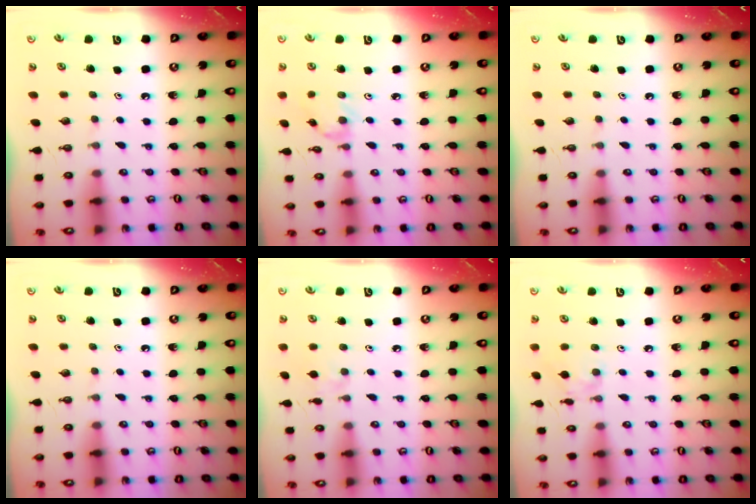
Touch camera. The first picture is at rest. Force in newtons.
{"total": 1.0, "press": 1.0, "slide": 0.3}
{"total": 0.0}
{"total": 0.0}
{"total": 1.8, "press": 1.7, "slide": 0.4}
{"total": 3.4, "press": 3.4, "slide": 0.4}